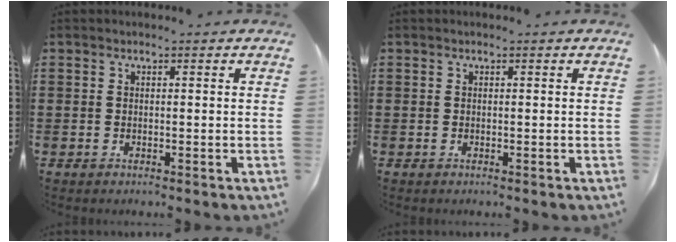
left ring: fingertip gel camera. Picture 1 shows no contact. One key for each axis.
{"total": 0.0}